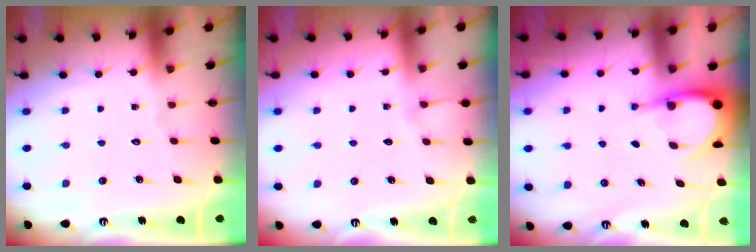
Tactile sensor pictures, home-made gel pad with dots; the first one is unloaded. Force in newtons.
{"total": 3.4, "press": 3.3, "slide": 0.6}
{"total": 4.8, "press": 4.8, "slide": 0.5}